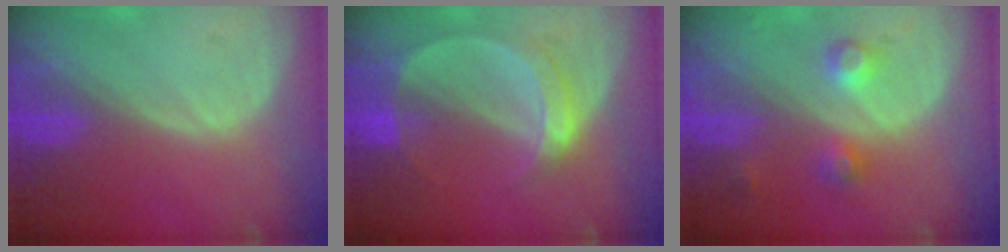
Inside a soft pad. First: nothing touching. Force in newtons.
{"total": 5.7, "press": 5.2, "slide": 2.3}
{"total": 3.7, "press": 3.7, "slide": 0.5}